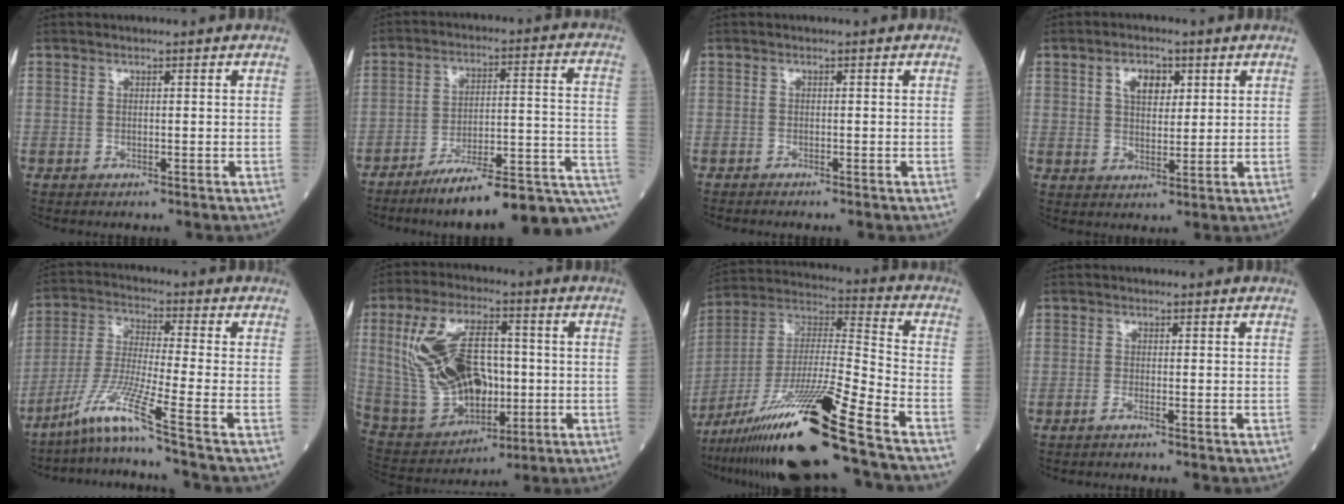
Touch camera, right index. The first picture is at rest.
{"total": 18.7, "force": [-12.6, 2.5, 13.7], "torque": [-0.132, 0.039, -0.187]}
{"total": 0.9, "force": [-0.8, -0.2, 0.4], "torque": [-0.007, 0.001, -0.014]}
{"total": 4.9, "force": [2.0, 2.7, 3.5], "torque": [-0.063, 0.009, 0.036]}
{"total": 14.4, "force": [-9.3, -3.0, 10.6], "torque": [-0.230, -0.022, -0.170]}
{"total": 16.9, "force": [0.8, 9.2, 14.1], "torque": [-0.297, 0.019, 0.030]}
{"total": 21.9, "force": [-14.9, -1.2, 16.0], "torque": [-0.316, -0.027, -0.274]}
{"total": 0.9, "force": [-0.7, -0.3, 0.4], "torque": [-0.009, 0.001, -0.016]}